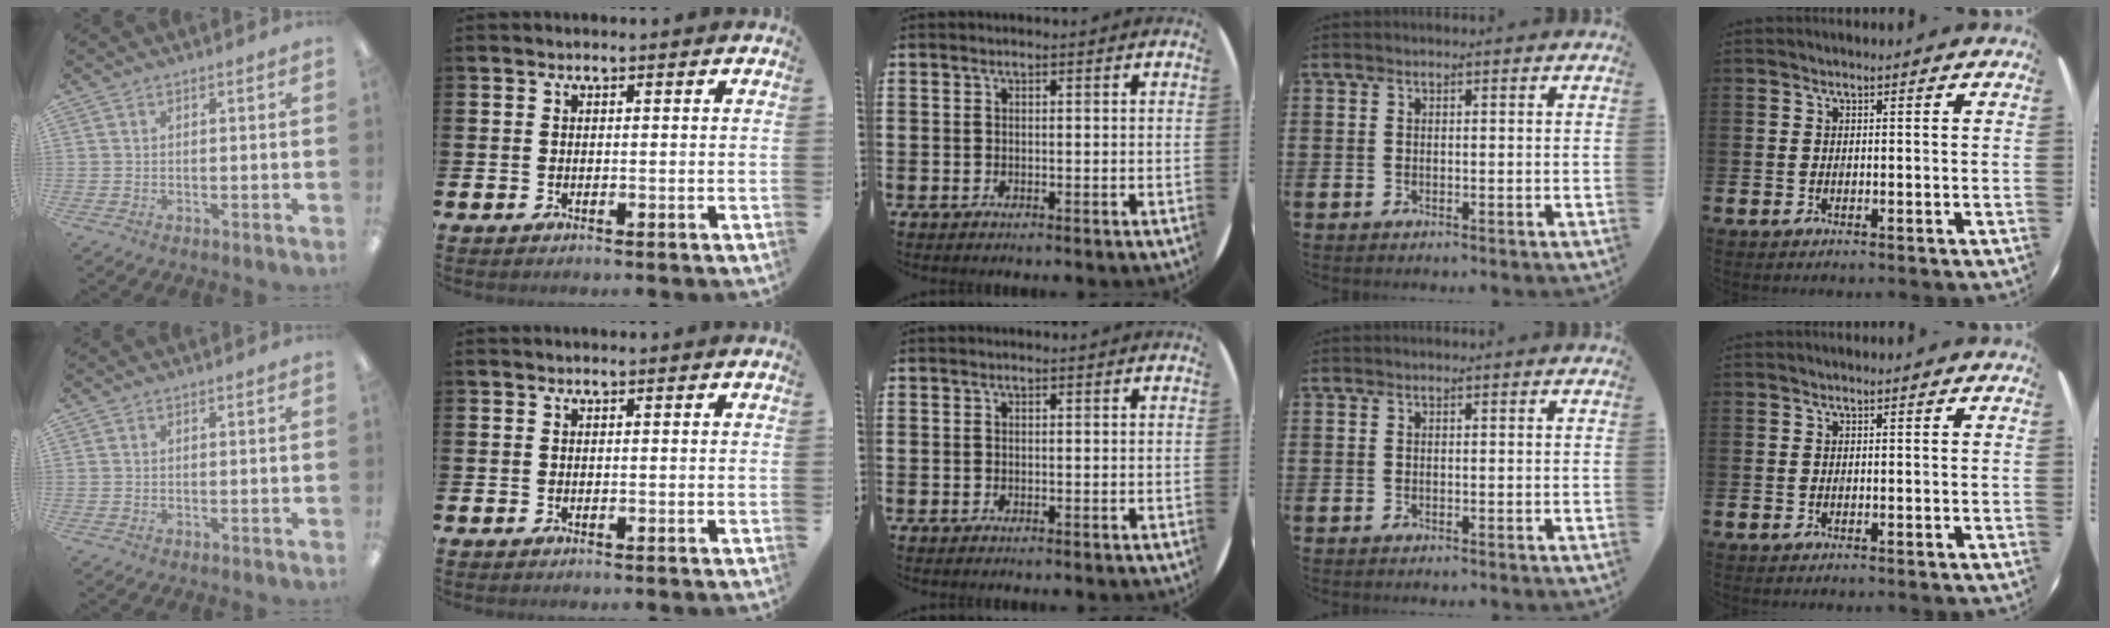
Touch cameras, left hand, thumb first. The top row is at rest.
{}